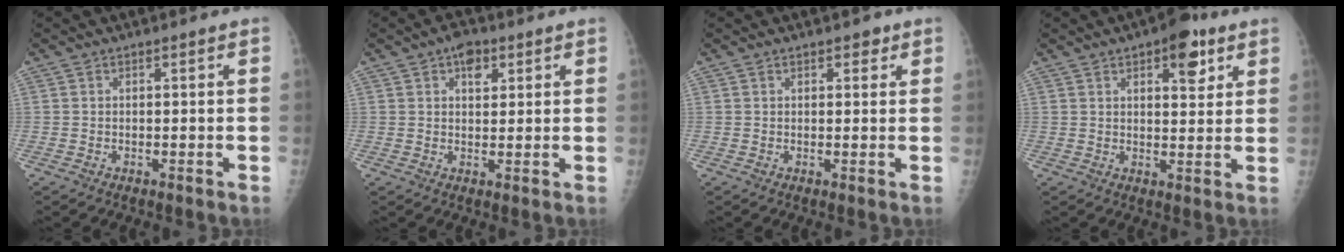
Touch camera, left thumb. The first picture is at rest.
{"total": 4.4, "force": [2.2, 2.7, 2.7], "torque": [-0.022, -0.005, 0.029]}
{"total": 1.9, "force": [1.2, 1.1, 0.9], "torque": [0.004, -0.004, 0.012]}
{"total": 7.8, "force": [4.1, 3.5, 5.7], "torque": [-0.052, -0.015, 0.051]}